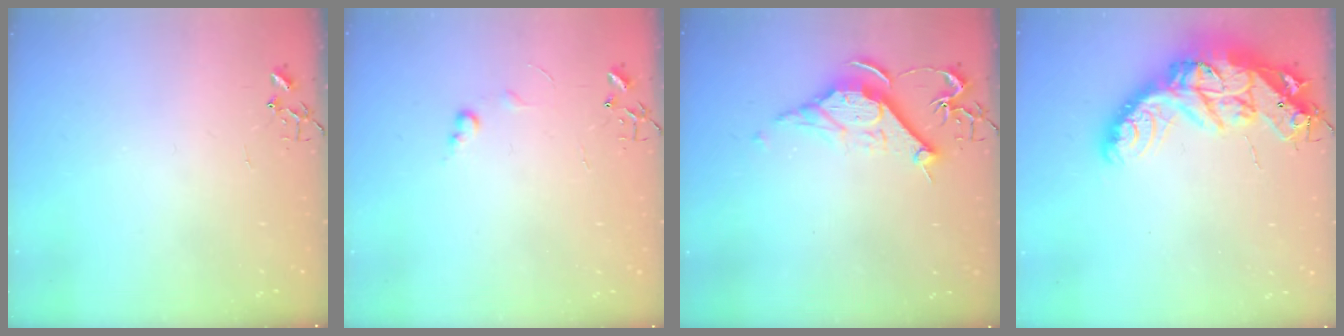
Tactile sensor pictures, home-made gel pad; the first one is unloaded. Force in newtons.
{"total": 5.8, "press": 5.8, "slide": 0.7}
{"total": 11.9, "press": 11.9, "slide": 1.0}
{"total": 26.8, "press": 26.7, "slide": 2.0}